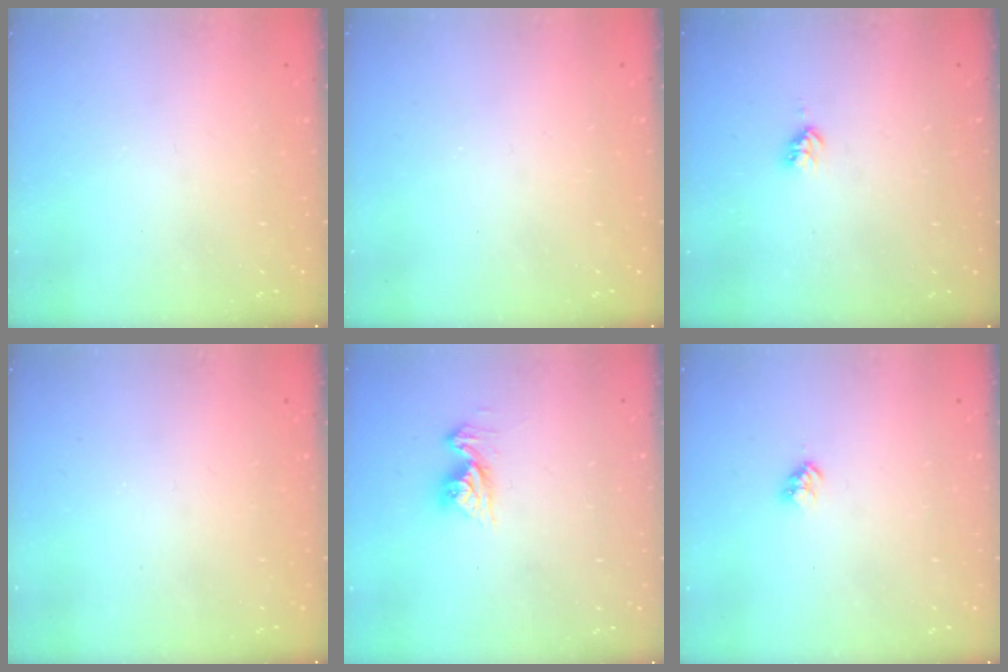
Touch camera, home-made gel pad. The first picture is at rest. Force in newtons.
{"total": 0.0}
{"total": 2.8, "press": 2.8, "slide": 0.2}
{"total": 0.0}
{"total": 9.6, "press": 9.6, "slide": 1.0}
{"total": 2.8, "press": 2.8, "slide": 0.4}